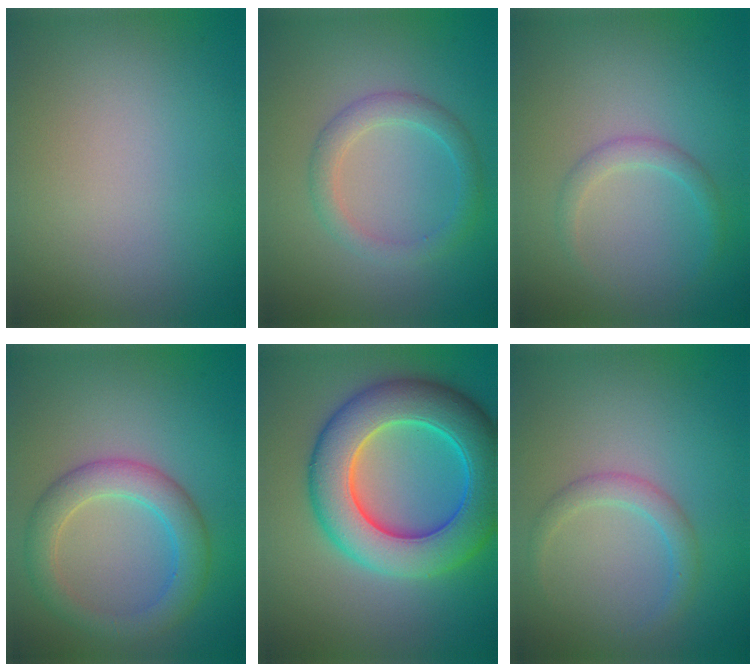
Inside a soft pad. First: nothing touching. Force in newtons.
{"total": 2.4, "press": 2.4, "slide": 0.2}
{"total": 1.5, "press": 1.5, "slide": 0.0}
{"total": 4.4, "press": 4.4, "slide": 0.3}
{"total": 10.4, "press": 10.3, "slide": 0.4}
{"total": 1.9, "press": 1.9, "slide": 0.2}